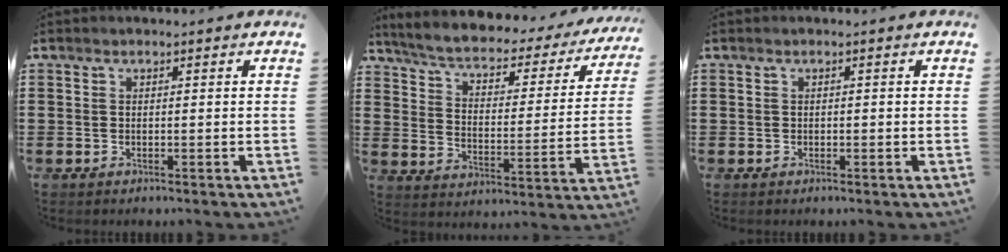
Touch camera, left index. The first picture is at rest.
{"total": 3.9, "force": [2.9, 1.0, 2.3], "torque": [-0.062, -0.026, 0.040]}
{"total": 0.0}